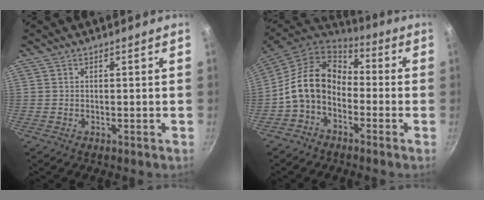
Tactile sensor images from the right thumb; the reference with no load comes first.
{"total": 13.3, "force": [-2.4, 10.0, 8.4], "torque": [-0.124, 0.046, -0.062]}